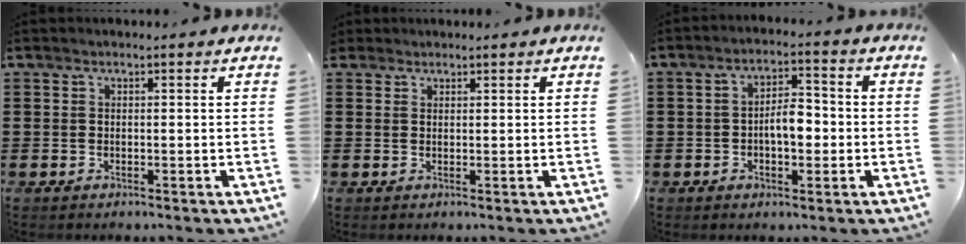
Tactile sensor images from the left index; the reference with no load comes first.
{"total": 1.0, "force": [0.9, 0.5, 0.0], "torque": [-0.003, 0.003, 0.018]}
{"total": 5.3, "force": [-0.9, 2.5, 4.5], "torque": [-0.074, 0.007, -0.021]}